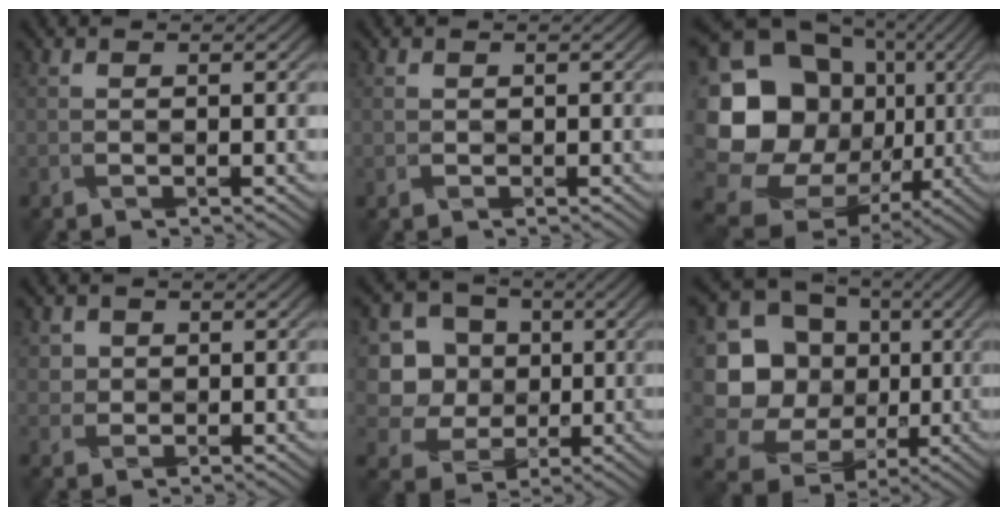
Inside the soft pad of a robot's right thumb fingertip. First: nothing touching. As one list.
[{"total": 0.7, "force": [0.2, 0.6, 0.2], "torque": [-0.003, -0.003, 0.007]}, {"total": 20.3, "force": [0.3, 18.0, 9.4], "torque": [-0.239, -0.019, 0.020]}, {"total": 1.8, "force": [0.9, 1.4, -0.5], "torque": [0.012, -0.007, 0.018]}, {"total": 7.1, "force": [0.8, 6.8, 1.8], "torque": [-0.056, -0.008, 0.003]}, {"total": 14.1, "force": [1.0, 13.3, 4.6], "torque": [-0.176, 0.003, 0.020]}]